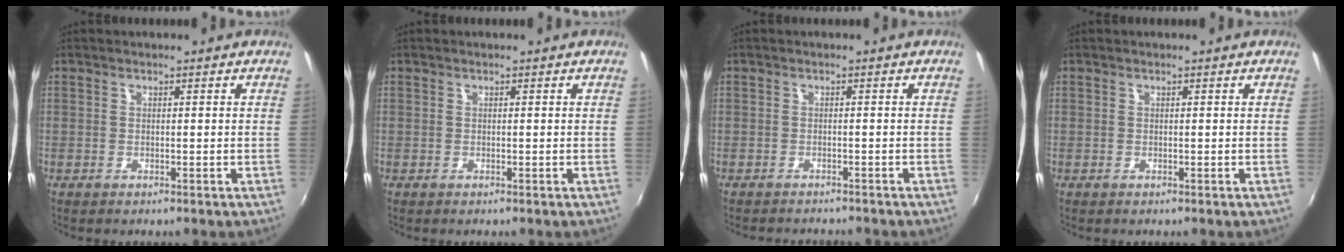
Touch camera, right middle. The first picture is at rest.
{"total": 0.0}
{"total": 3.9, "force": [-3.7, 0.5, 1.1], "torque": [-0.030, -0.010, -0.053]}
{"total": 0.0}